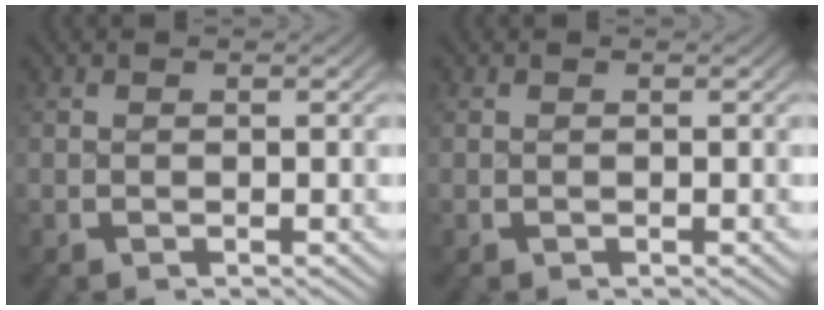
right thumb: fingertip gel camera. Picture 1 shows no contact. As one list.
[{"total": 0.0}]